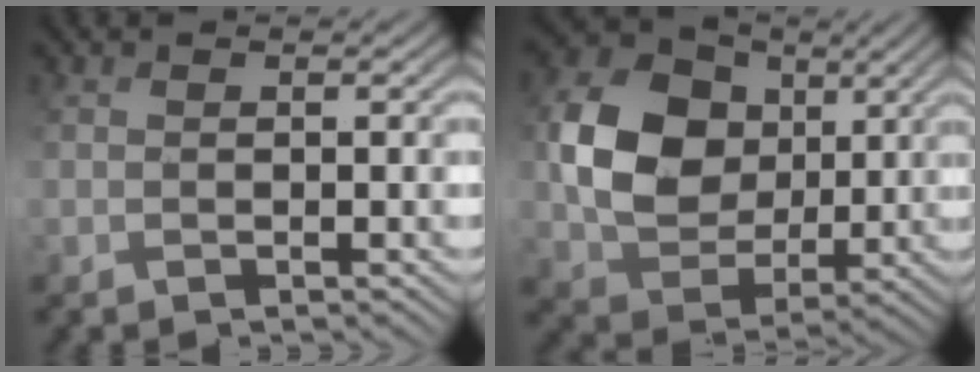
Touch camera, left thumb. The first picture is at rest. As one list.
[{"total": 10.4, "force": [2.7, 8.4, 5.5], "torque": [-0.123, 0.009, 0.049]}]